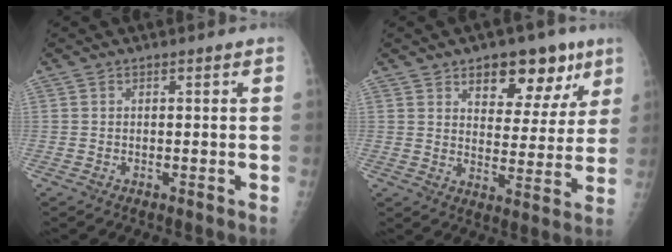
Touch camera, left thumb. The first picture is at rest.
{"total": 13.4, "force": [7.7, 7.4, 8.2], "torque": [-0.055, -0.035, 0.109]}